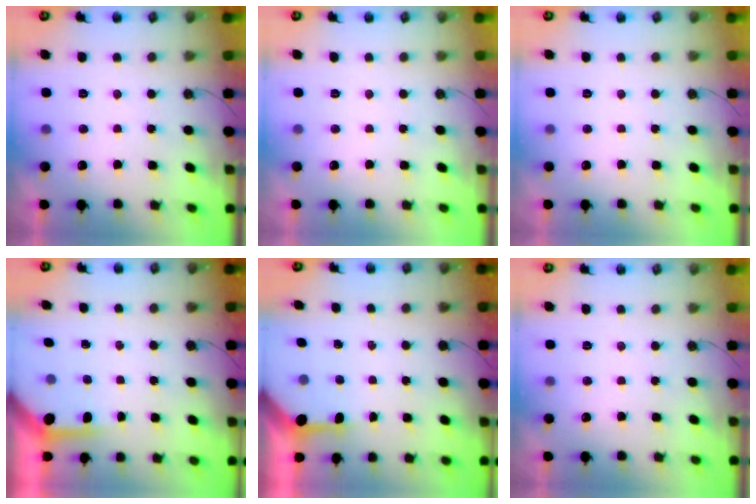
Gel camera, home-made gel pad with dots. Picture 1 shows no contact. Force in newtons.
{"total": 0.0}
{"total": 0.0}
{"total": 3.8, "press": 3.8, "slide": 0.3}
{"total": 3.3, "press": 3.2, "slide": 0.3}
{"total": 0.0}